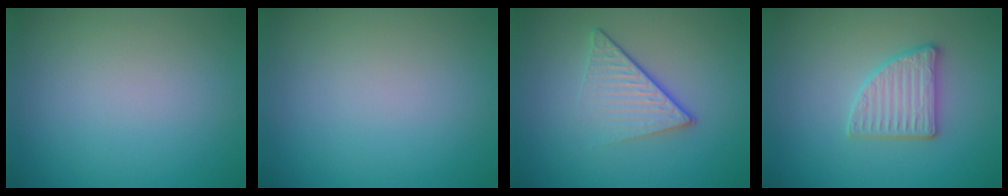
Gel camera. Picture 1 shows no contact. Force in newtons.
{"total": 0.0}
{"total": 4.3, "press": 2.7, "slide": 3.4}
{"total": 2.8, "press": 2.8, "slide": 0.4}